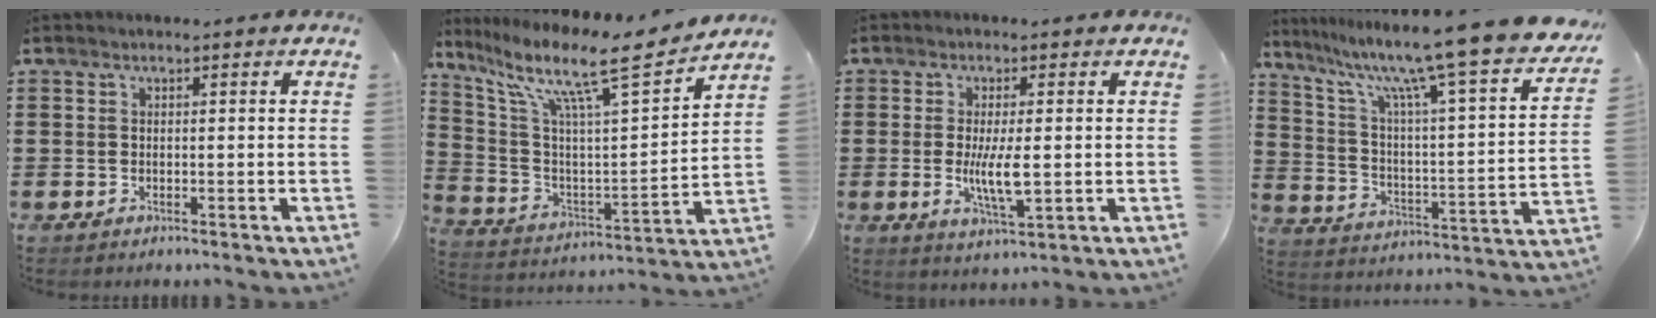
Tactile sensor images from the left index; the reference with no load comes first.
{"total": 12.9, "force": [9.1, 1.8, 9.0], "torque": [-0.199, -0.053, 0.141]}
{"total": 6.1, "force": [-0.3, 1.4, 6.0], "torque": [-0.118, -0.007, -0.008]}
{"total": 12.7, "force": [10.3, -0.6, 7.4], "torque": [-0.170, -0.082, 0.163]}